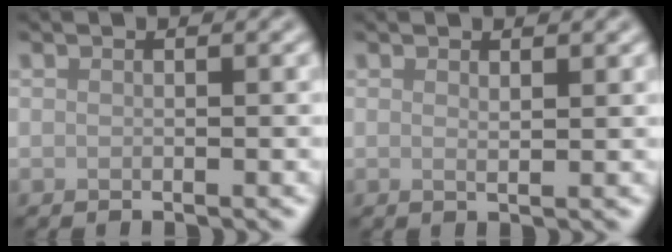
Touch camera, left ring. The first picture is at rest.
{"total": 0.9, "force": [0.6, 0.1, 0.6], "torque": [-0.009, -0.003, 0.010]}